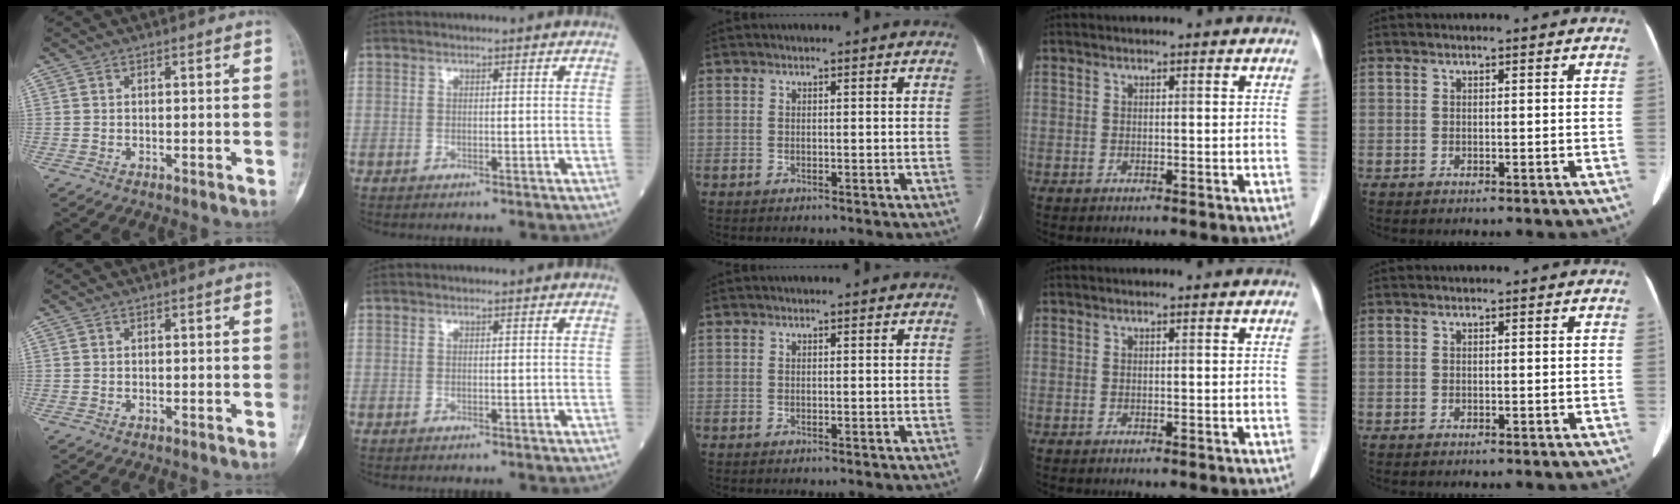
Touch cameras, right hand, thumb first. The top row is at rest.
{}